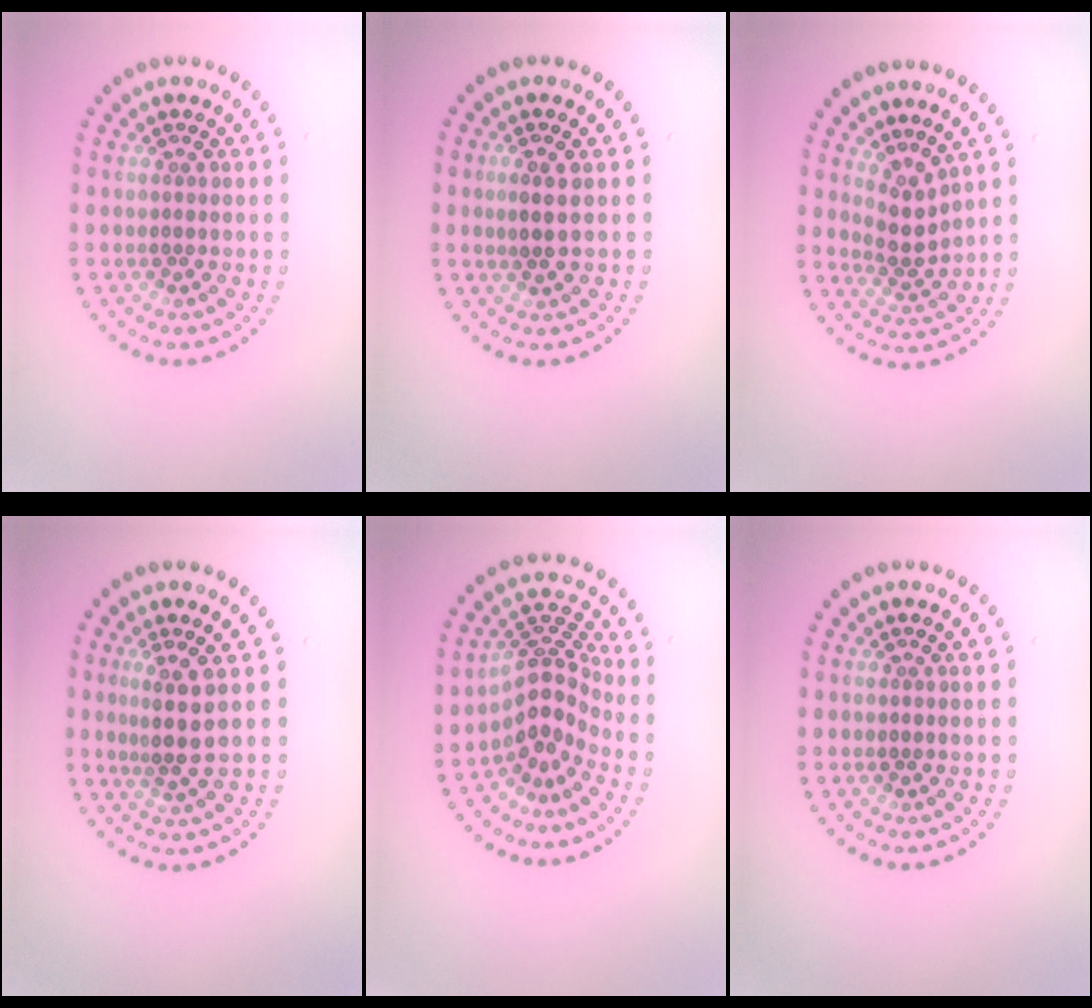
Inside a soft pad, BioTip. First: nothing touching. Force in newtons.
{"total": 1.8, "press": 1.7, "slide": 0.7}
{"total": 2.5, "press": 1.8, "slide": 1.8}
{"total": 2.7, "press": 2.0, "slide": 1.8}
{"total": 3.8, "press": 2.8, "slide": 2.7}
{"total": 0.0}